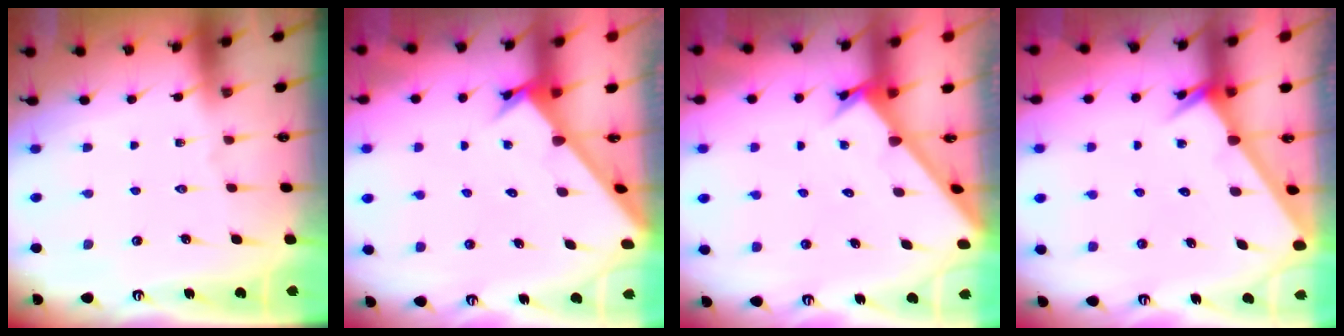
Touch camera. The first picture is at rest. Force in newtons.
{"total": 2.6, "press": 2.5, "slide": 0.3}
{"total": 2.2, "press": 2.2, "slide": 0.1}
{"total": 2.6, "press": 2.6, "slide": 0.0}